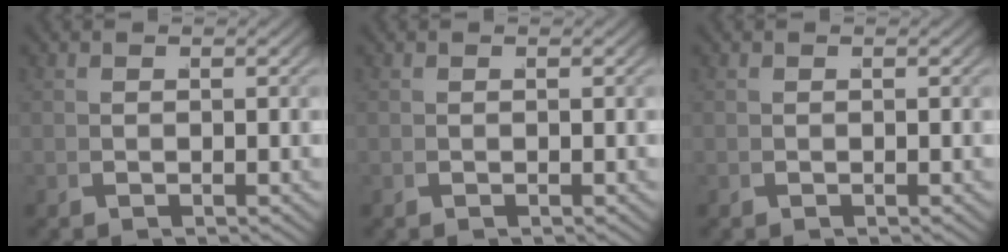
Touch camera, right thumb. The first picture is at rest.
{"total": 0.0}
{"total": 0.0}